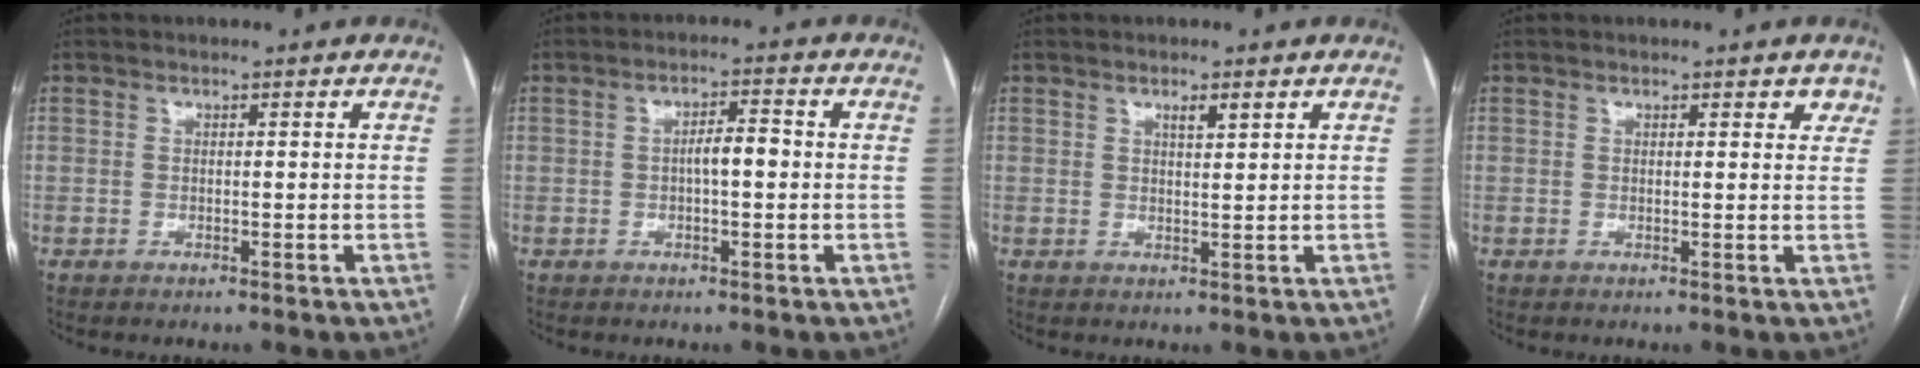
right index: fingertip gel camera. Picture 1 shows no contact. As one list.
[{"total": 3.5, "force": [-0.2, 0.9, 3.3], "torque": [-0.055, 0.011, -0.004]}, {"total": 1.8, "force": [1.1, 0.2, 1.4], "torque": [-0.027, 0.000, 0.019]}, {"total": 2.5, "force": [1.7, 1.2, 1.3], "torque": [0.000, 0.003, 0.014]}]